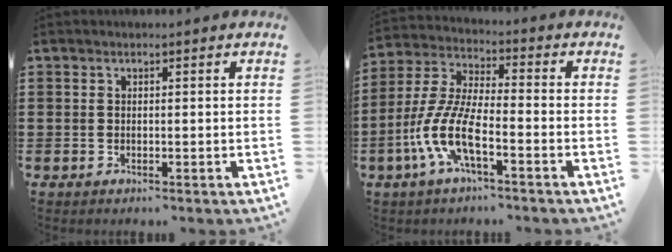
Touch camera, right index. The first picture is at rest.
{"total": 9.2, "force": [-4.4, 2.3, 7.7], "torque": [-0.205, -0.020, -0.092]}